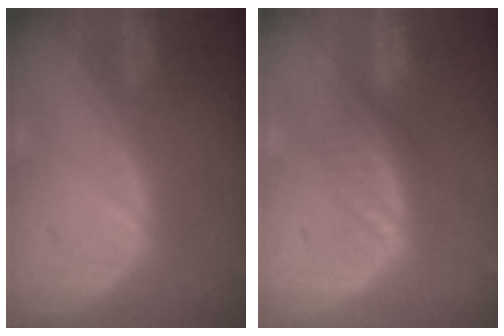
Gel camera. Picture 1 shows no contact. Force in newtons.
{"total": 2.7, "press": 2.7, "slide": 0.2}